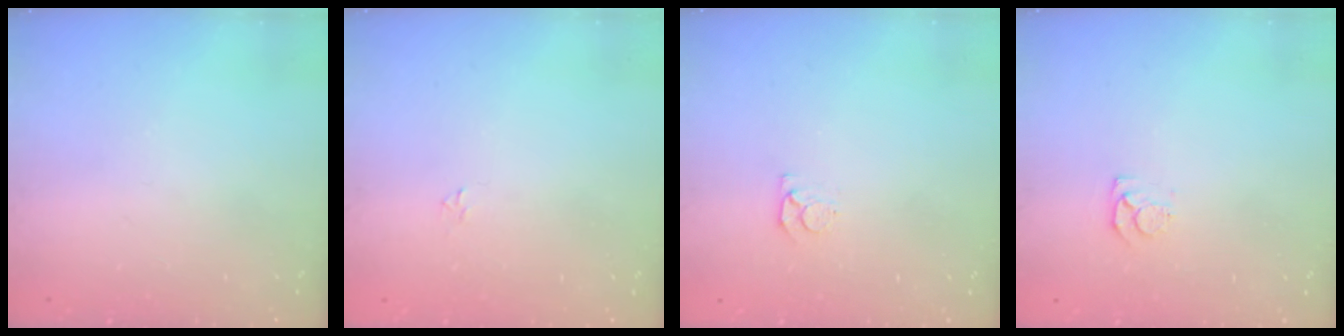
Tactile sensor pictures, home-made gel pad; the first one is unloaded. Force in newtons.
{"total": 1.8, "press": 1.8, "slide": 0.2}
{"total": 3.5, "press": 3.5, "slide": 0.6}
{"total": 5.1, "press": 5.0, "slide": 0.7}